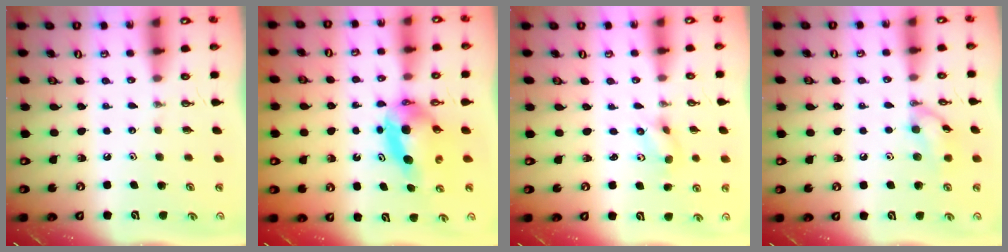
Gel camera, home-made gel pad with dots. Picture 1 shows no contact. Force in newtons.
{"total": 5.1, "press": 5.1, "slide": 0.7}
{"total": 2.1, "press": 1.9, "slide": 0.9}
{"total": 9.5, "press": 9.5, "slide": 0.5}